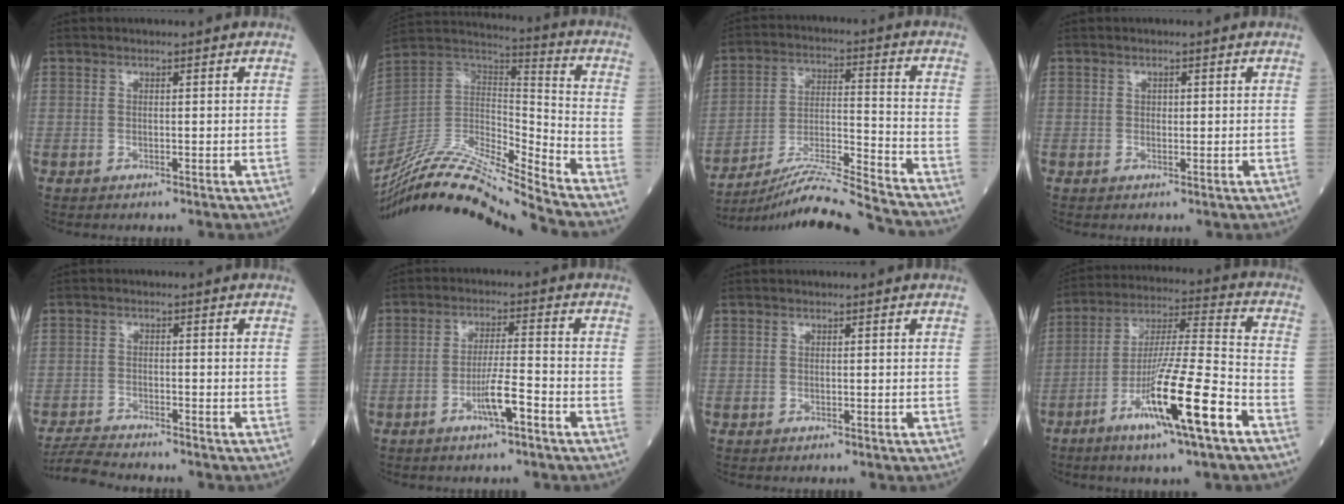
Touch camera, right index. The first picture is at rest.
{"total": 19.8, "force": [-18.1, -0.5, 7.9], "torque": [-0.160, 0.023, -0.330]}
{"total": 16.7, "force": [-15.8, -2.4, 4.9], "torque": [-0.084, -0.003, -0.262]}
{"total": 0.8, "force": [0.1, 0.6, 0.5], "torque": [-0.008, 0.001, 0.001]}
{"total": 4.8, "force": [-4.8, -0.2, 0.9], "torque": [-0.012, -0.021, -0.086]}
{"total": 5.2, "force": [-2.7, 0.2, 4.5], "torque": [-0.085, 0.001, -0.049]}
{"total": 0.0}
{"total": 15.8, "force": [-7.8, 0.1, 13.8], "torque": [-0.255, -0.021, -0.136]}